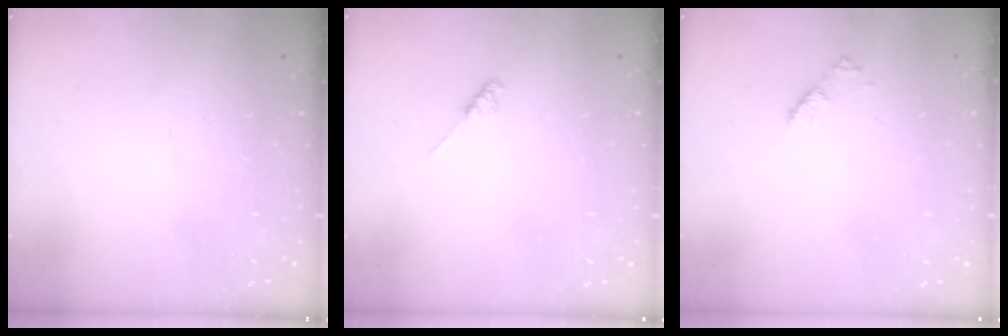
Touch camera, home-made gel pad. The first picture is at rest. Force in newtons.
{"total": 1.8, "press": 1.7, "slide": 0.3}
{"total": 1.9, "press": 1.9, "slide": 0.3}